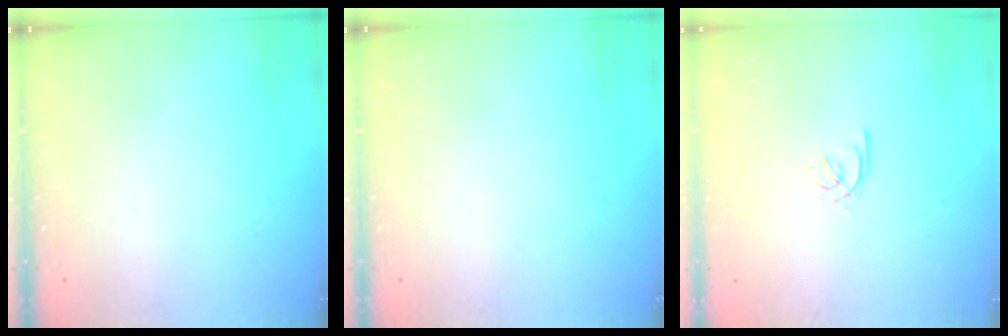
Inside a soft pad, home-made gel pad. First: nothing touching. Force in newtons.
{"total": 0.0}
{"total": 2.4, "press": 2.3, "slide": 0.6}